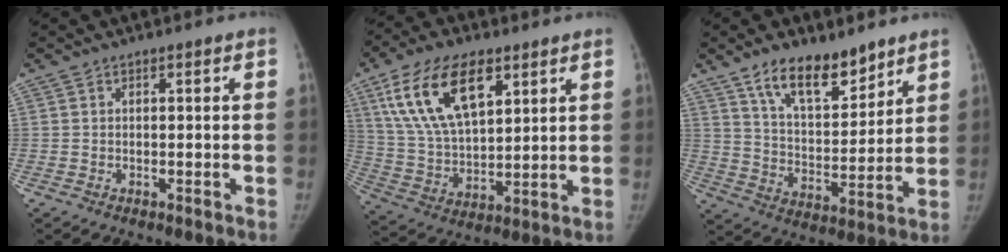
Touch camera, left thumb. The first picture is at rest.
{"total": 18.5, "force": [8.7, 9.2, 13.4], "torque": [-0.230, -0.025, 0.167]}
{"total": 14.0, "force": [9.9, 5.8, 8.1], "torque": [-0.098, -0.068, 0.177]}